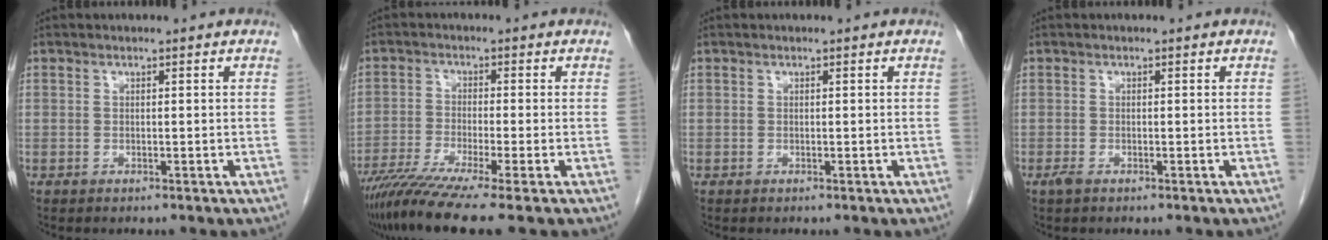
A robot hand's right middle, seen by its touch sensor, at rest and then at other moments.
{"total": 10.7, "force": [-7.9, -1.1, 7.1], "torque": [-0.118, -0.032, -0.128]}
{"total": 0.0}
{"total": 0.8, "force": [-0.6, 0.2, 0.6], "torque": [-0.017, -0.003, -0.010]}